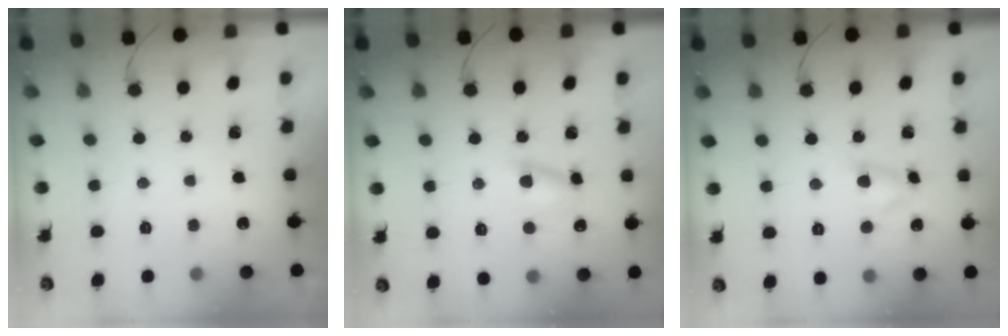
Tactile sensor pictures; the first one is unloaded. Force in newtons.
{"total": 6.7, "press": 6.6, "slide": 1.3}
{"total": 3.4, "press": 3.1, "slide": 1.2}